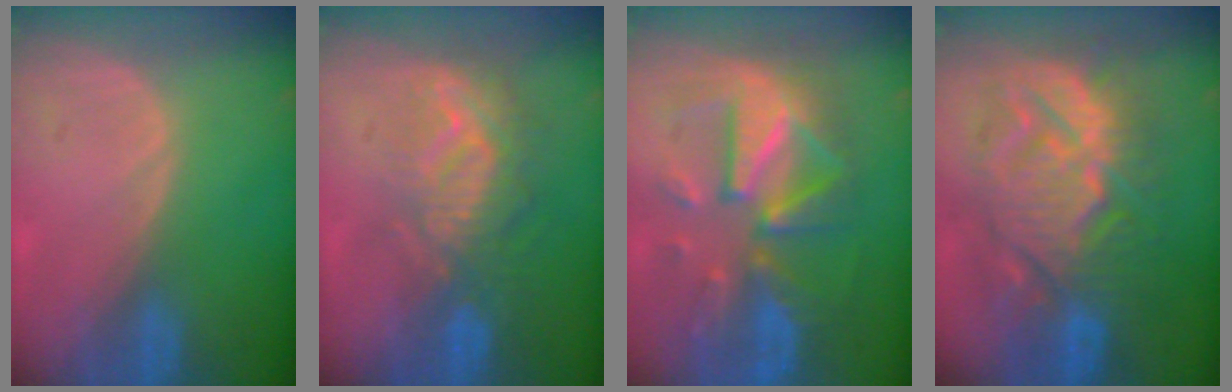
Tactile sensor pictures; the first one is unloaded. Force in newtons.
{"total": 9.4, "press": 8.6, "slide": 3.9}
{"total": 11.8, "press": 11.8, "slide": 1.2}
{"total": 13.4, "press": 13.4, "slide": 1.5}